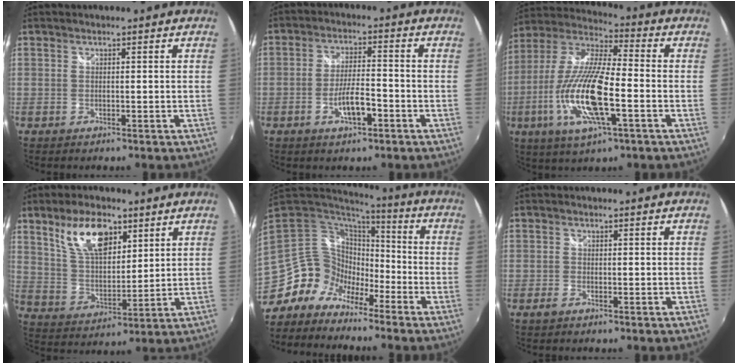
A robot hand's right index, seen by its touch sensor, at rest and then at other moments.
{"total": 6.5, "force": [-3.1, 1.7, 5.4], "torque": [-0.105, 0.000, -0.050]}
{"total": 18.6, "force": [-5.8, 4.6, 17.1], "torque": [-0.352, -0.019, -0.117]}
{"total": 12.3, "force": [6.8, 5.8, 8.5], "torque": [-0.153, 0.013, 0.136]}
{"total": 11.2, "force": [-7.9, 7.3, 3.1], "torque": [-0.056, 0.025, -0.151]}
{"total": 1.3, "force": [-0.9, 0.7, 0.7], "torque": [-0.014, -0.002, -0.018]}